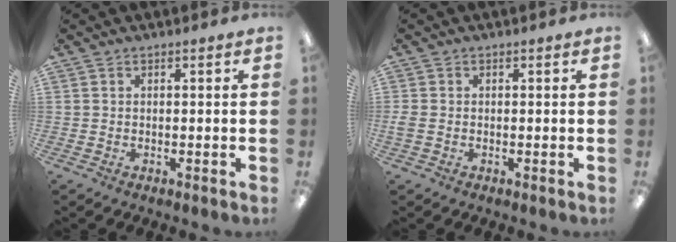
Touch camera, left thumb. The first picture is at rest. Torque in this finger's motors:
{"motor_torque": [-0.43, 0.43, 0.03, -0.05, 0.00]}